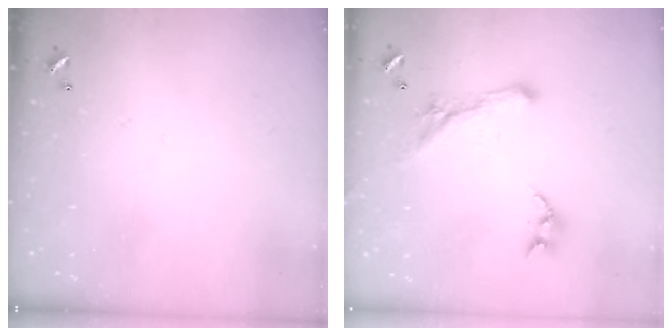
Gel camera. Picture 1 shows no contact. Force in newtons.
{"total": 1.8, "press": 1.7, "slide": 0.4}